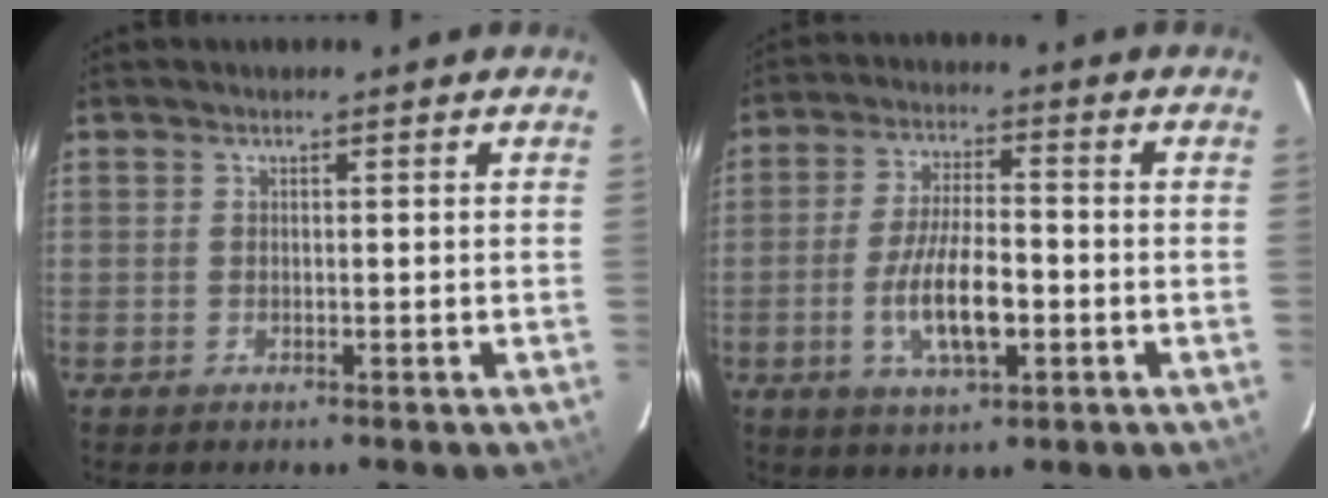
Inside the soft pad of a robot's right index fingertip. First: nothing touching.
{"total": 10.0, "force": [-3.0, 3.3, 9.0], "torque": [-0.178, -0.008, -0.051]}